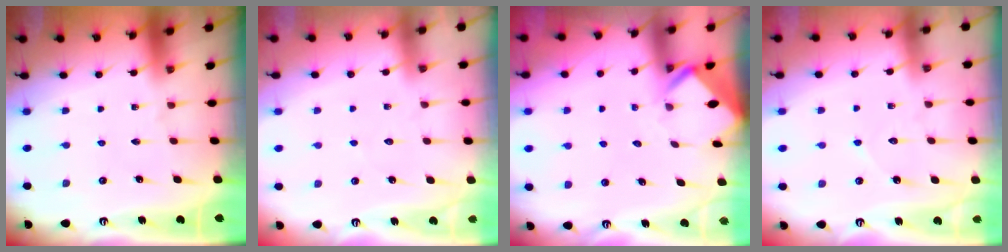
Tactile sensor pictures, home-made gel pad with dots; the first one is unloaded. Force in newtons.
{"total": 2.9, "press": 2.9, "slide": 0.3}
{"total": 2.8, "press": 2.8, "slide": 0.2}
{"total": 5.1, "press": 5.1, "slide": 0.5}